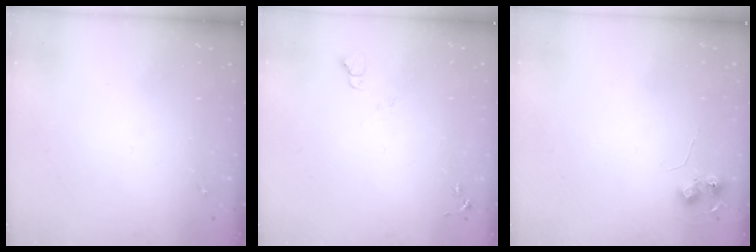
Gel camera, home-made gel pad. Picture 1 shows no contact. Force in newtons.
{"total": 4.5, "press": 4.5, "slide": 0.4}
{"total": 5.6, "press": 5.6, "slide": 0.8}